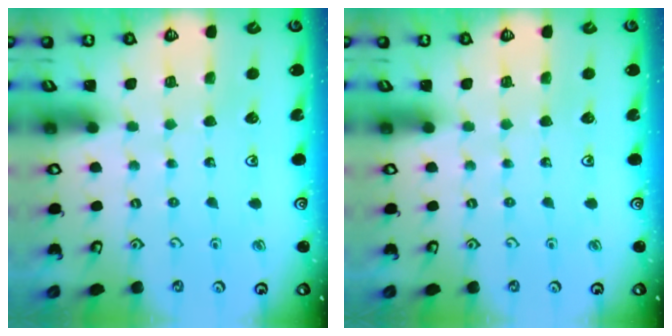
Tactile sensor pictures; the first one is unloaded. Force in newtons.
{"total": 0.0}